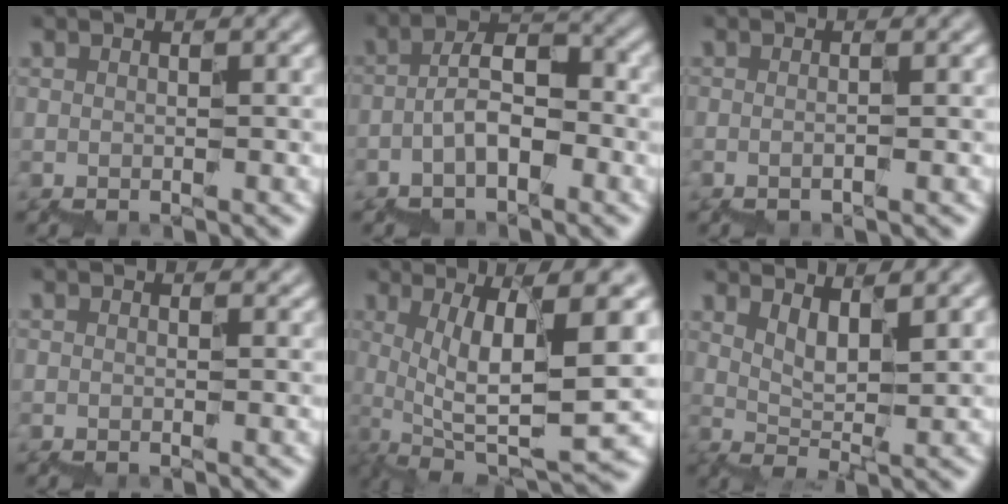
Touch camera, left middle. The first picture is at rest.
{"total": 3.2, "force": [-1.6, 1.5, 2.4], "torque": [-0.051, 0.023, -0.037]}
{"total": 0.6, "force": [-0.2, 0.4, 0.4], "torque": [0.002, -0.004, -0.007]}
{"total": 0.6, "force": [0.5, 0.3, 0.3], "torque": [-0.001, 0.005, 0.005]}
{"total": 9.4, "force": [1.5, 2.5, 8.9], "torque": [-0.140, 0.008, 0.036]}
{"total": 2.5, "force": [2.0, 0.6, 1.4], "torque": [-0.030, 0.000, 0.041]}